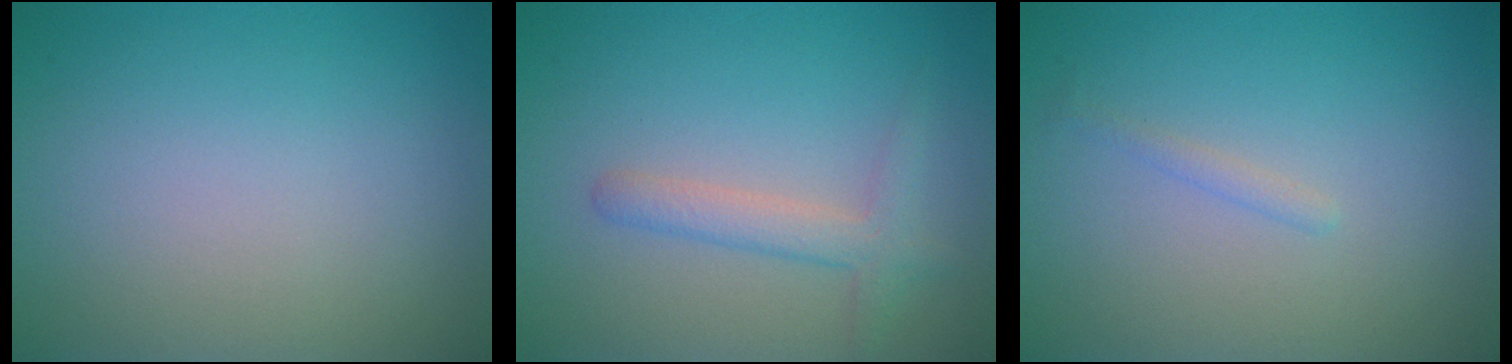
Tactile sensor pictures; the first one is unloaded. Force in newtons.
{"total": 1.8, "press": 1.8, "slide": 0.2}
{"total": 0.7, "press": 0.7, "slide": 0.1}